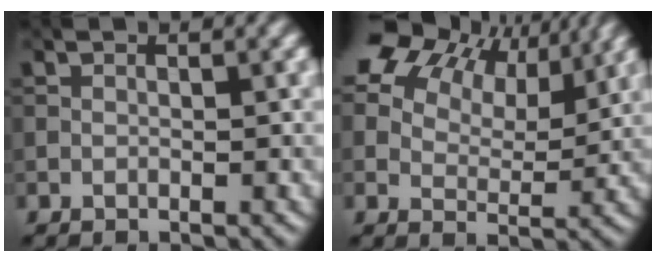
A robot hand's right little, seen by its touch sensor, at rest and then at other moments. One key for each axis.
{"total": 12.1, "fx": 7.9, "fy": 6.8, "fz": 6.3, "tx": -0.152, "ty": 0.019, "tz": 0.155}